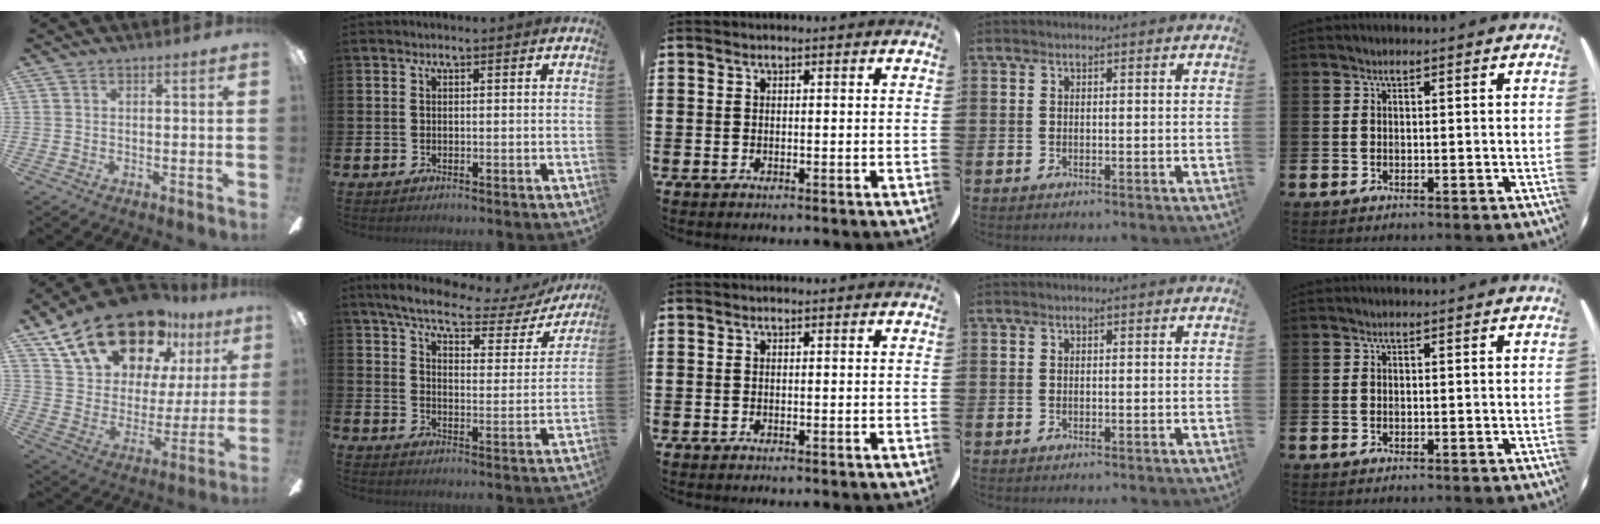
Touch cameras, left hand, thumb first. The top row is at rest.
{"thumb": {"total": 22.8, "force": [15.8, 11.7, 11.7], "torque": [-0.207, -0.088, 0.281]}, "index": {"total": 6.7, "force": [5.5, 1.7, 3.3], "torque": [-0.082, -0.034, 0.087]}}